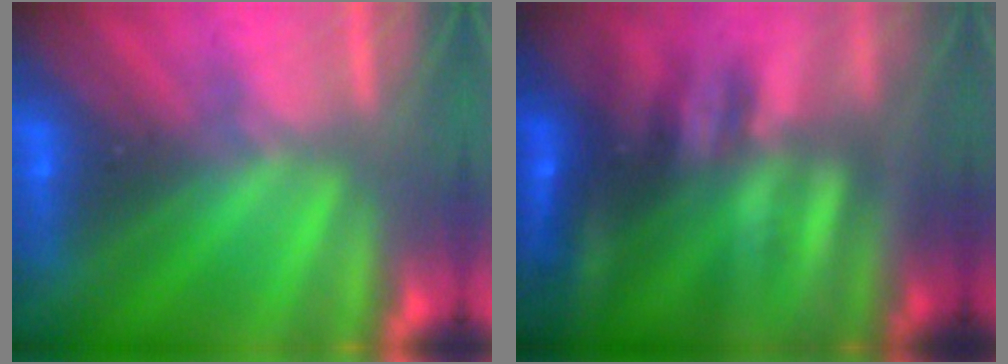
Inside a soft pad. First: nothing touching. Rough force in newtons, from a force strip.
{"total": 2.4}